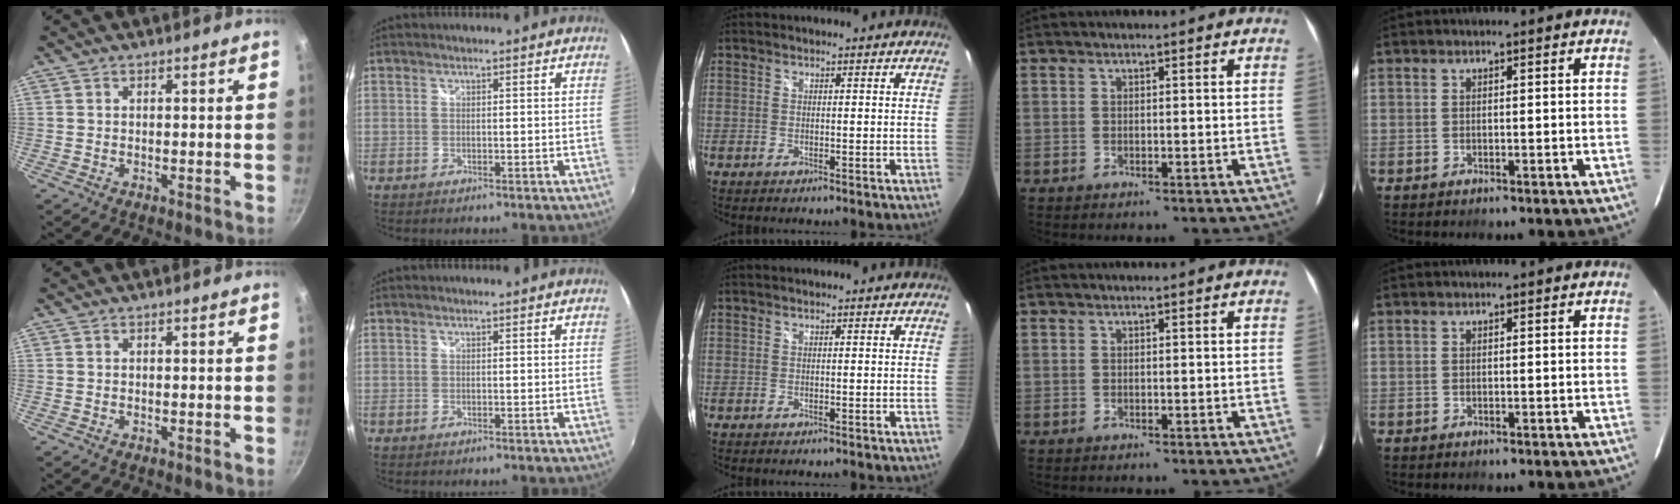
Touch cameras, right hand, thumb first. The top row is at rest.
{}